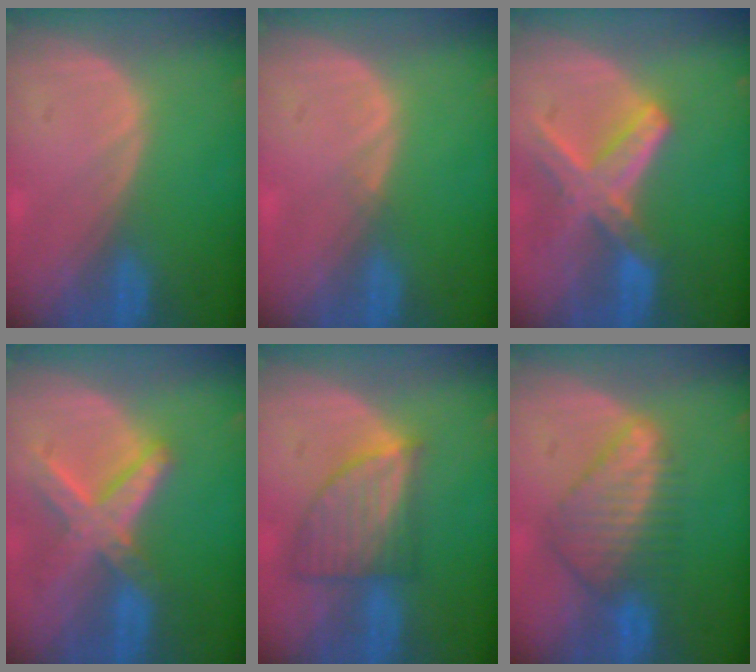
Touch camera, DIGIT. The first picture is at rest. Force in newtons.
{"total": 0.5, "press": 0.5, "slide": 0.1}
{"total": 8.2, "press": 7.3, "slide": 3.9}
{"total": 8.2, "press": 7.1, "slide": 4.3}
{"total": 7.6, "press": 6.7, "slide": 3.5}
{"total": 7.7, "press": 7.0, "slide": 3.2}